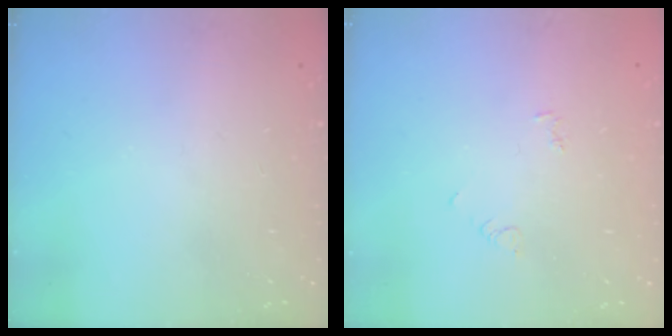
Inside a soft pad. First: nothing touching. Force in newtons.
{"total": 3.1, "press": 3.1, "slide": 0.4}